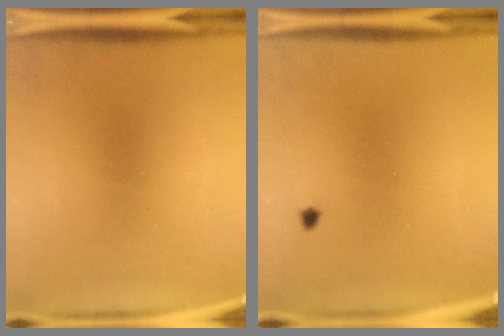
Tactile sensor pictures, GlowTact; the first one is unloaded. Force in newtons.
{"total": 0.6}